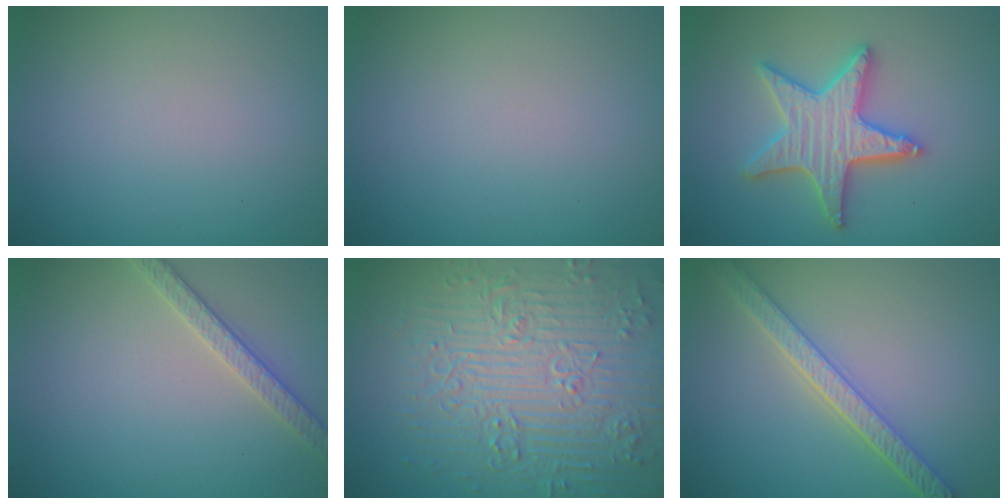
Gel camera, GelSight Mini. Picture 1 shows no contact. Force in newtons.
{"total": 0.0}
{"total": 5.1, "press": 5.0, "slide": 0.9}
{"total": 2.7, "press": 2.6, "slide": 0.6}
{"total": 9.2, "press": 6.8, "slide": 6.2}
{"total": 4.3, "press": 3.9, "slide": 1.9}